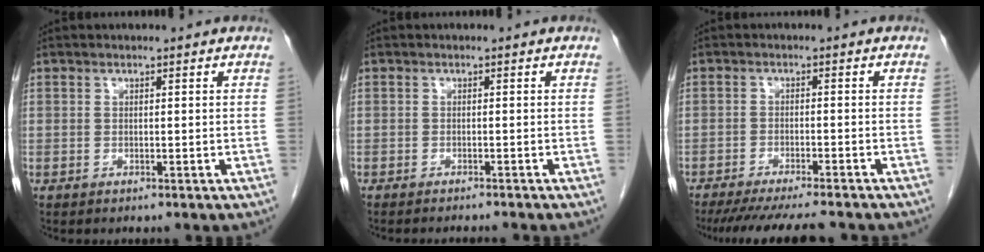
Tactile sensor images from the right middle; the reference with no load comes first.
{"total": 4.1, "force": [-3.9, -0.2, 1.3], "torque": [-0.011, -0.007, -0.051]}
{"total": 12.3, "force": [-10.9, 0.7, 5.5], "torque": [-0.073, -0.026, -0.152]}